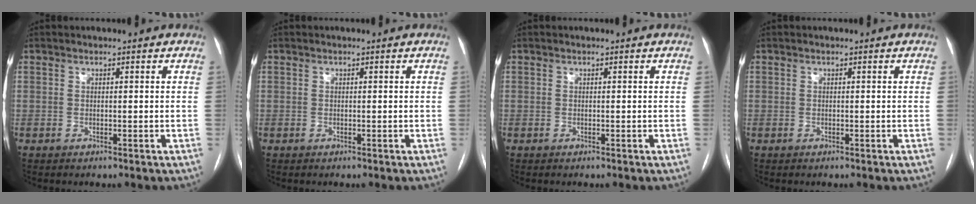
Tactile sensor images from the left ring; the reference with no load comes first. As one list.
[{"total": 0.0}, {"total": 0.0}, {"total": 0.0}]